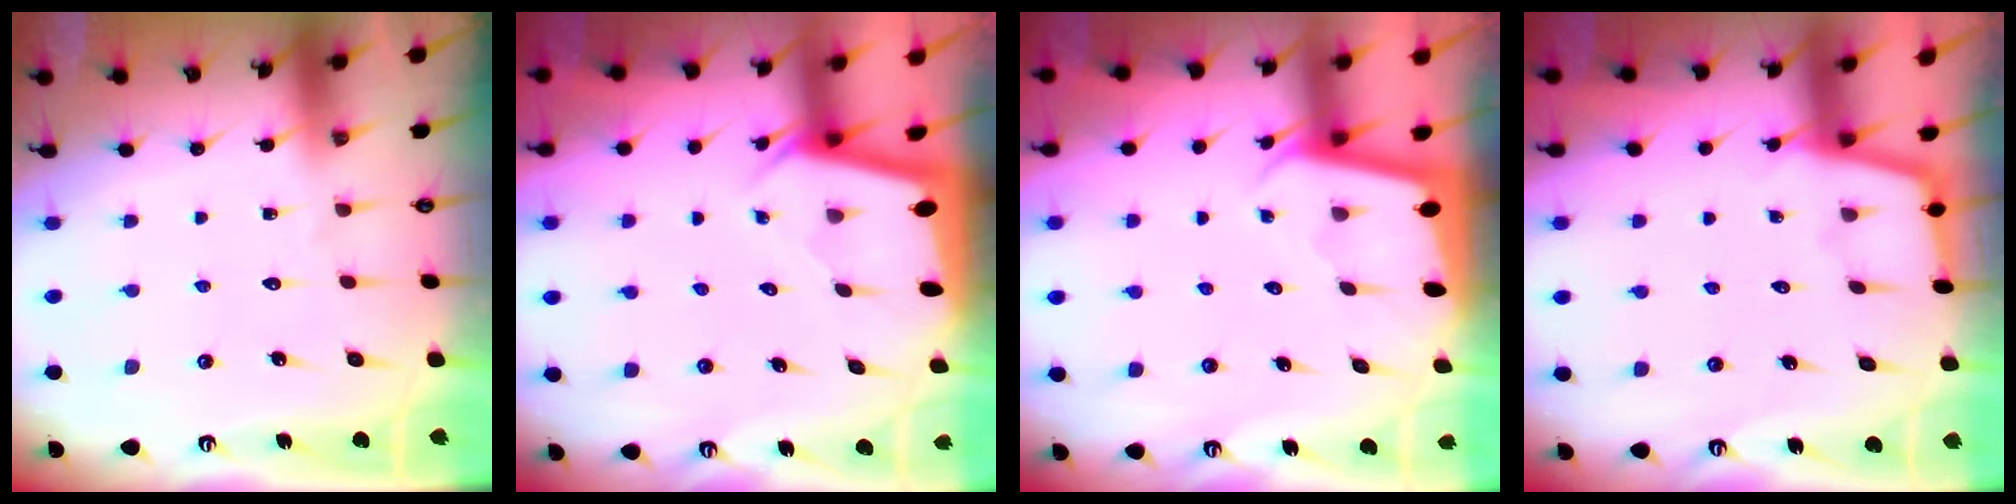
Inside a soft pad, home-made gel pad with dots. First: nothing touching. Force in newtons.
{"total": 1.9, "press": 1.9, "slide": 0.1}
{"total": 2.1, "press": 2.1, "slide": 0.1}
{"total": 2.1, "press": 2.1, "slide": 0.4}